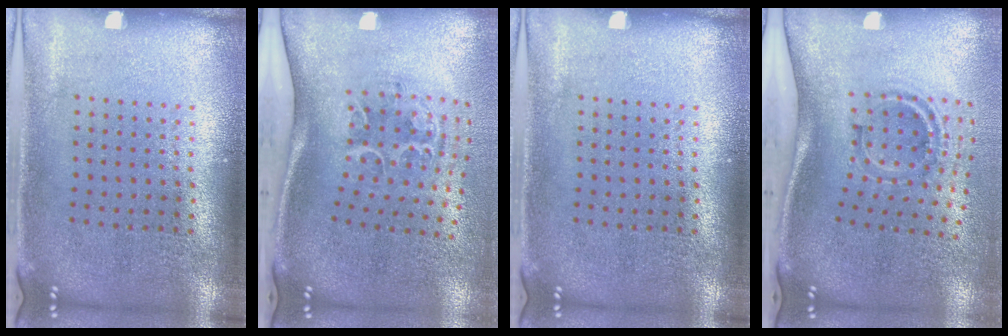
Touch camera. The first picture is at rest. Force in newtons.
{"total": 2.0, "press": 1.4, "slide": 1.4}
{"total": 0.0}
{"total": 1.9, "press": 1.2, "slide": 1.5}